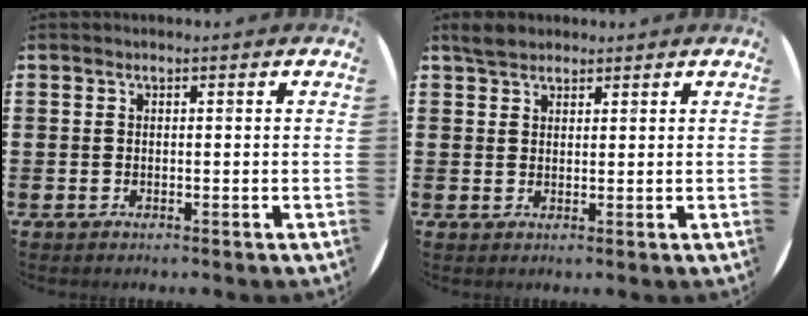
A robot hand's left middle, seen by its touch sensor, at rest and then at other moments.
{"total": 2.5, "force": [2.2, 1.0, 0.5], "torque": [-0.008, 0.003, 0.041]}